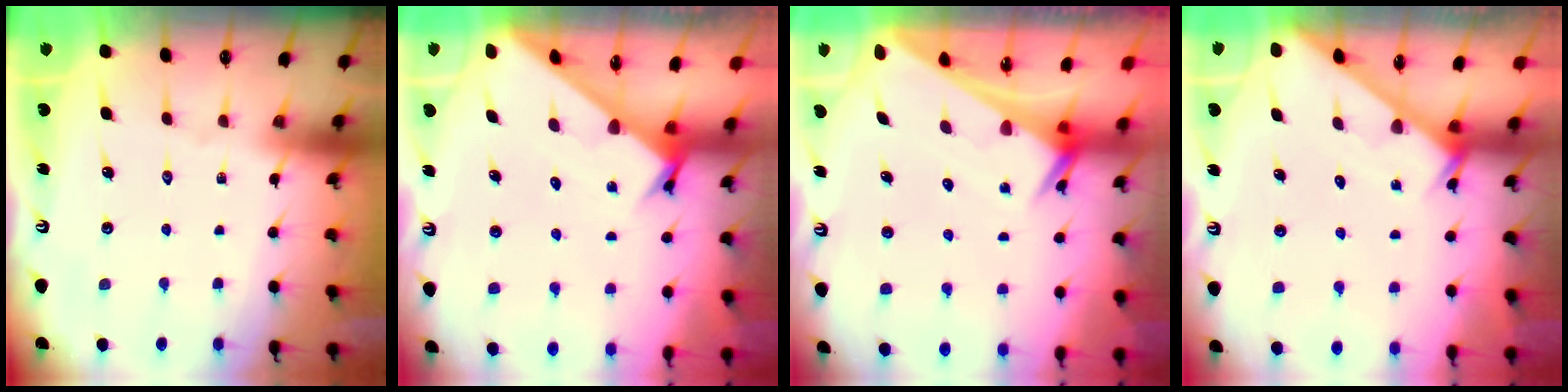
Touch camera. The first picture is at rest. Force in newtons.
{"total": 2.4, "press": 2.4, "slide": 0.1}
{"total": 2.6, "press": 2.6, "slide": 0.2}
{"total": 2.0, "press": 2.0, "slide": 0.1}